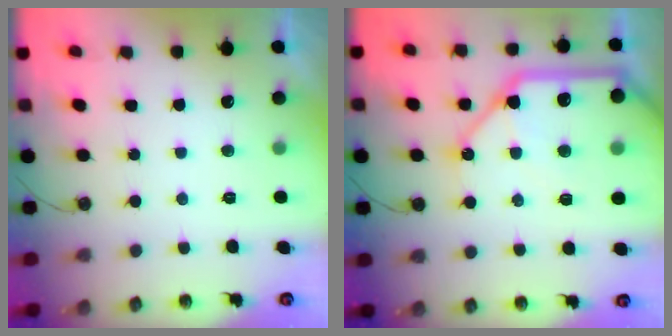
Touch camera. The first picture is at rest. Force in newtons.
{"total": 22.6, "press": 22.3, "slide": 3.1}